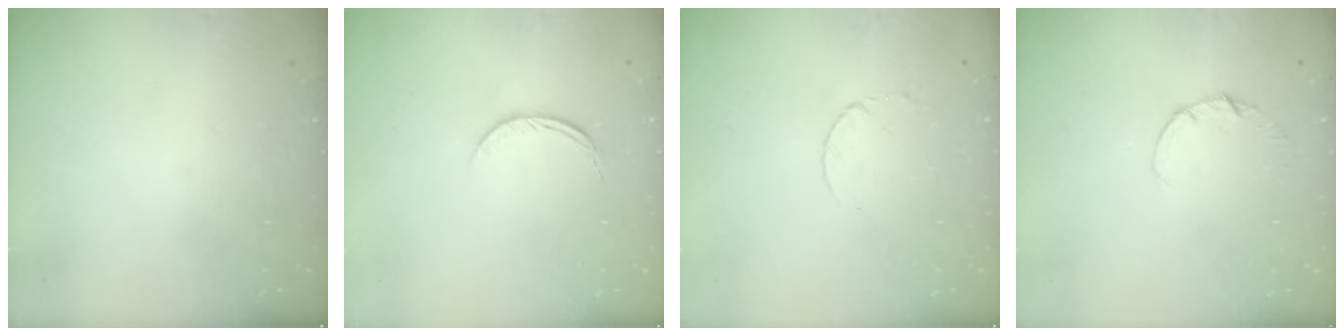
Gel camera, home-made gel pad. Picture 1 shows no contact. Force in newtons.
{"total": 4.9, "press": 4.9, "slide": 0.5}
{"total": 2.6, "press": 2.6, "slide": 0.3}
{"total": 1.1, "press": 1.1, "slide": 0.1}